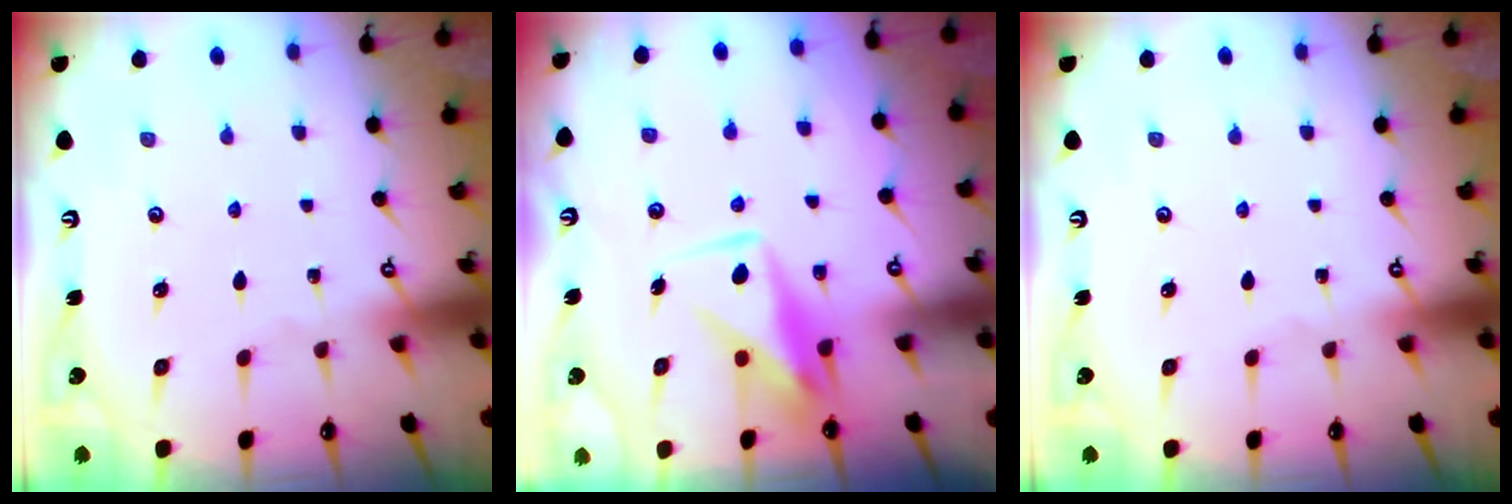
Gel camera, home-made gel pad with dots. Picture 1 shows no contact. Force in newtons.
{"total": 9.1, "press": 9.1, "slide": 0.6}
{"total": 0.0}